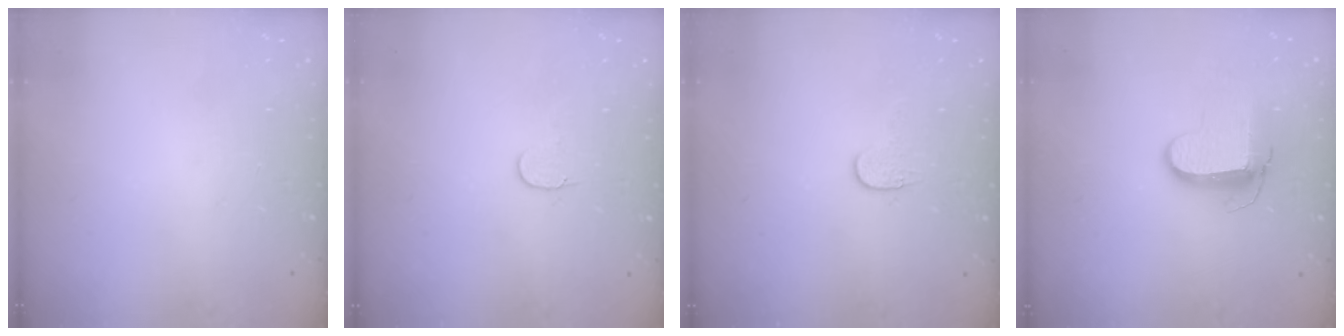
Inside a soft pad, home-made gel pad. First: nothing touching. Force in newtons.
{"total": 3.6, "press": 3.6, "slide": 0.4}
{"total": 3.8, "press": 3.8, "slide": 0.4}
{"total": 8.9, "press": 8.9, "slide": 0.9}